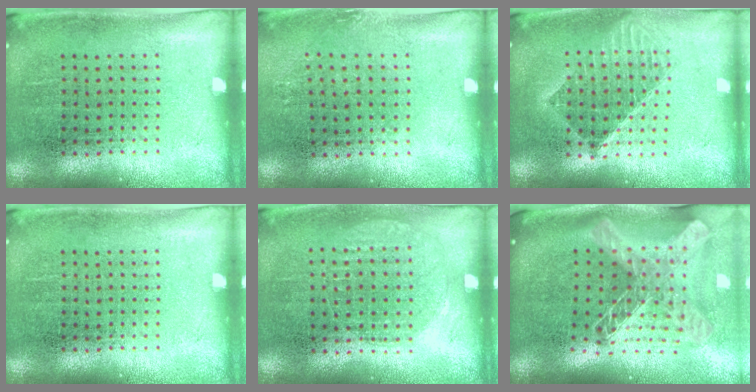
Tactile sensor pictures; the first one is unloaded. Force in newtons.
{"total": 0.8, "press": 0.7, "slide": 0.5}
{"total": 1.6, "press": 1.4, "slide": 0.9}
{"total": 0.0}
{"total": 0.9, "press": 0.8, "slide": 0.3}
{"total": 2.9, "press": 2.0, "slide": 2.0}